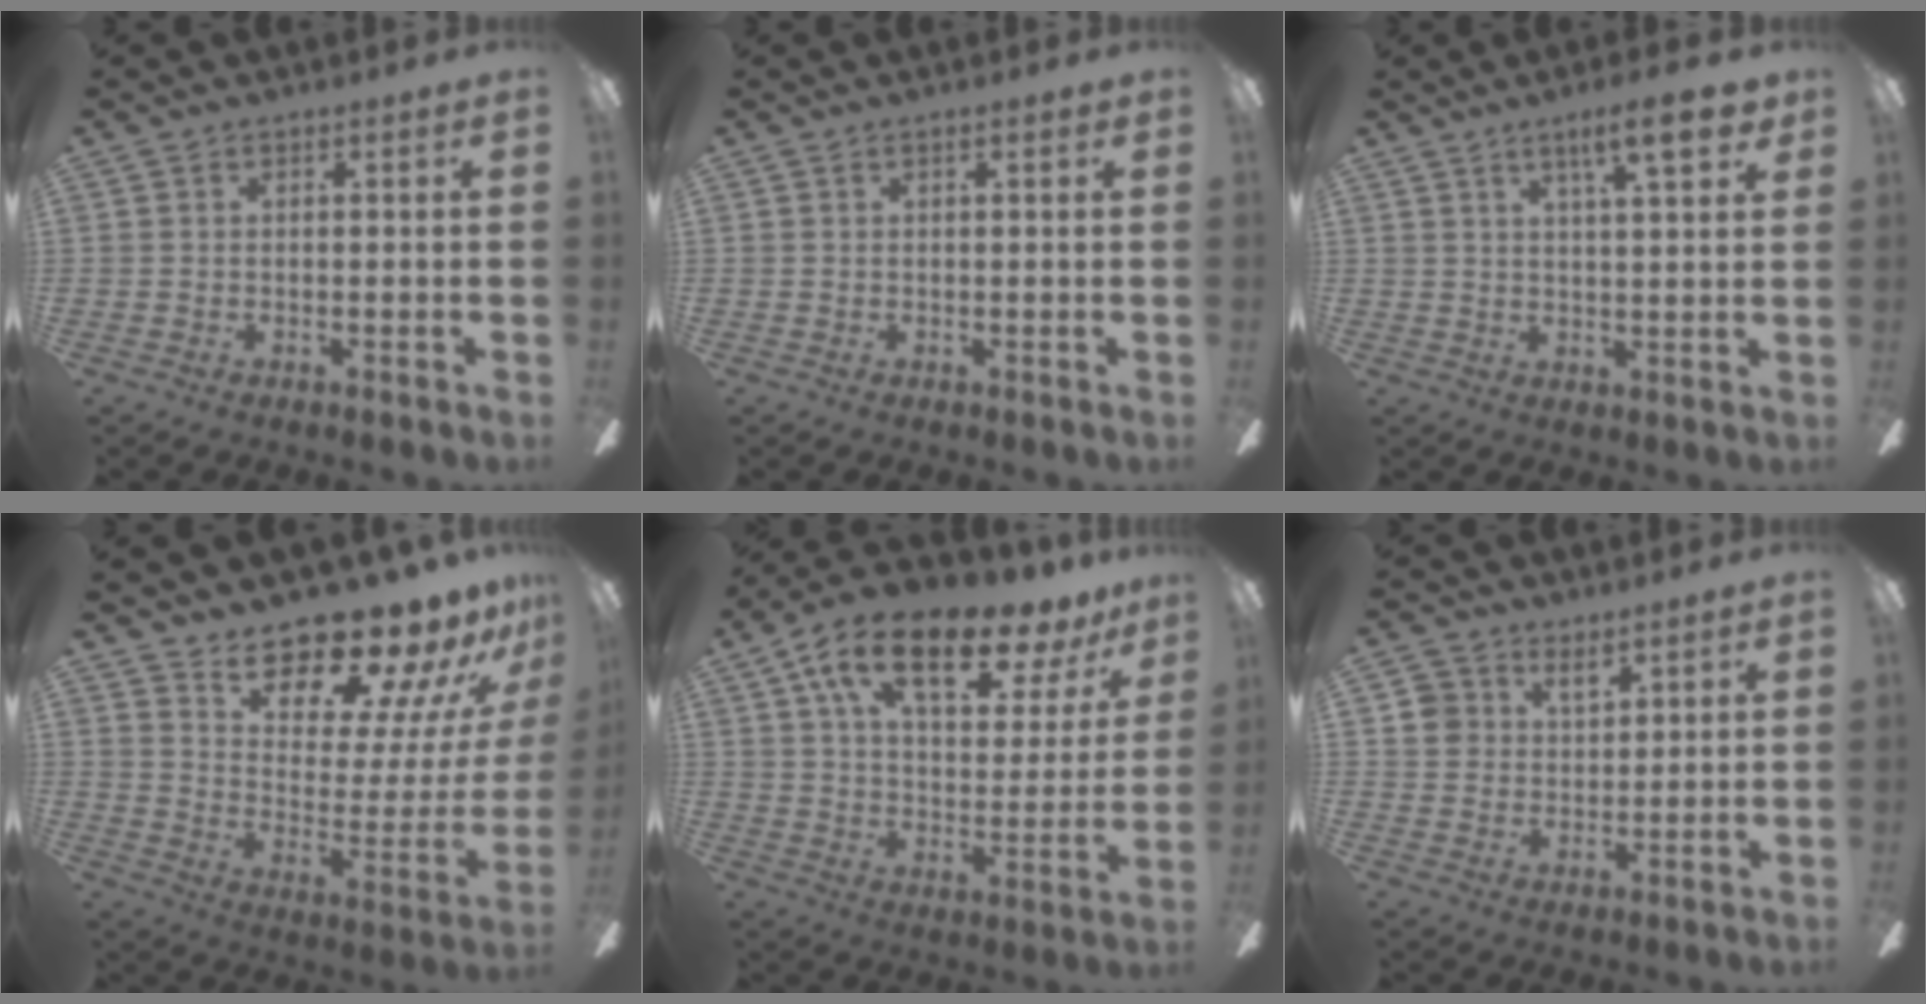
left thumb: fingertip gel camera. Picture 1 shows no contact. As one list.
[{"total": 1.1, "force": [0.5, 0.1, 1.0], "torque": [-0.021, 0.002, 0.008]}, {"total": 10.0, "force": [6.0, 2.3, 7.6], "torque": [-0.101, -0.027, 0.091]}, {"total": 18.5, "force": [16.2, 4.3, 7.8], "torque": [-0.118, -0.137, 0.268]}, {"total": 19.2, "force": [12.4, 8.0, 12.2], "torque": [-0.201, -0.066, 0.208]}, {"total": 5.8, "force": [3.8, 4.1, 1.5], "torque": [-0.025, -0.007, 0.068]}]